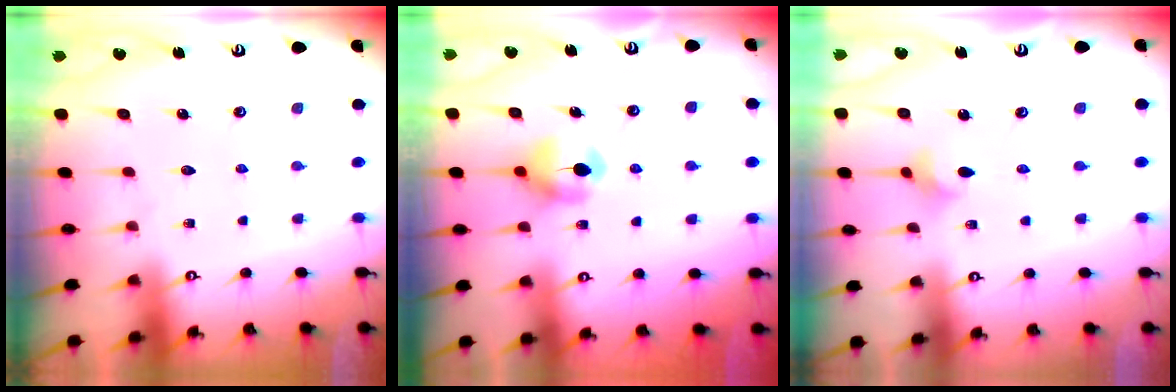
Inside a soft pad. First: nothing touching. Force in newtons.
{"total": 6.9, "press": 6.9, "slide": 0.3}
{"total": 3.3, "press": 3.2, "slide": 0.7}